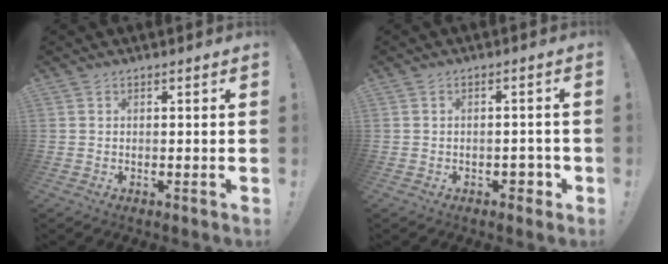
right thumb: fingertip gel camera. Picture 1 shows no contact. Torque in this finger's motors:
{"motor_torque": [0.42, 0.18, 0.38, -0.47, 0.05]}